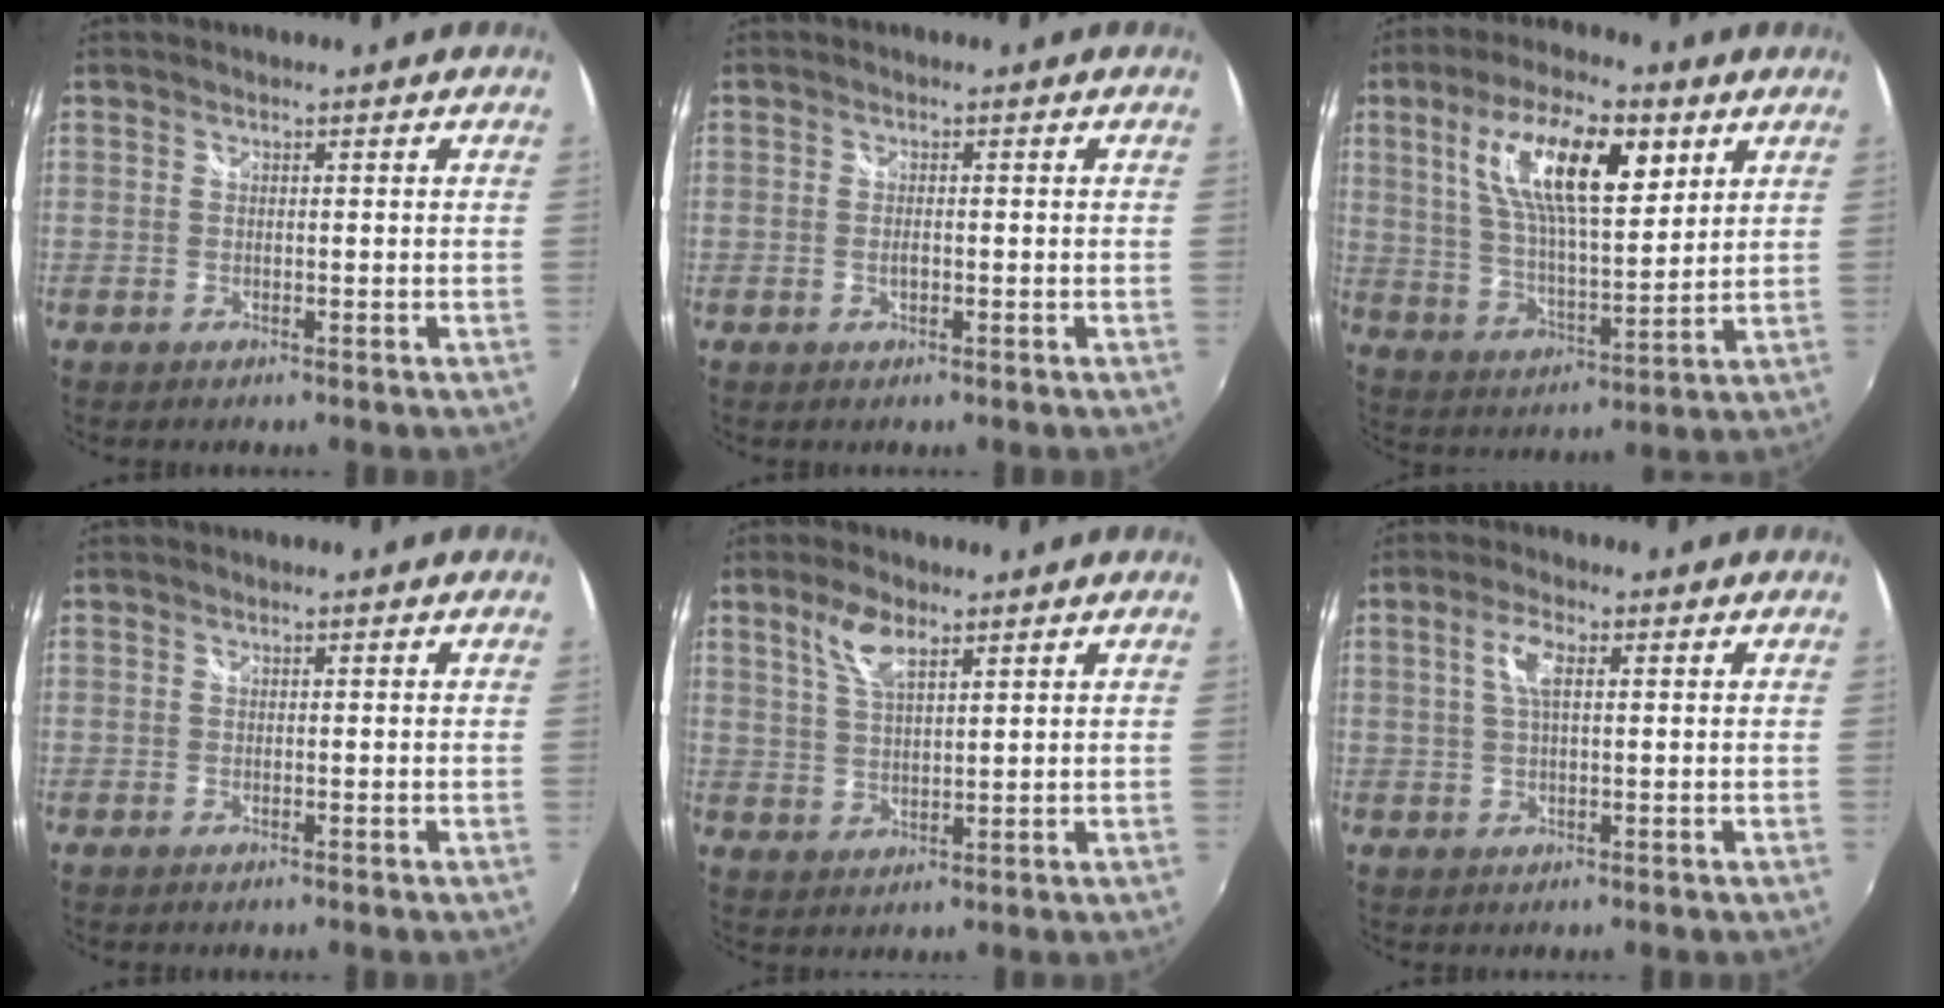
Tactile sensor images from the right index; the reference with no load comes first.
{"total": 1.5, "force": [-0.4, 0.8, 1.2], "torque": [-0.023, -0.001, -0.008]}
{"total": 17.1, "force": [7.2, 5.9, 14.3], "torque": [-0.256, 0.015, 0.130]}
{"total": 0.0}
{"total": 5.5, "force": [3.4, 1.9, 3.9], "torque": [-0.077, 0.005, 0.069]}
{"total": 4.3, "force": [1.2, 1.5, 3.8], "torque": [-0.074, 0.007, 0.023]}